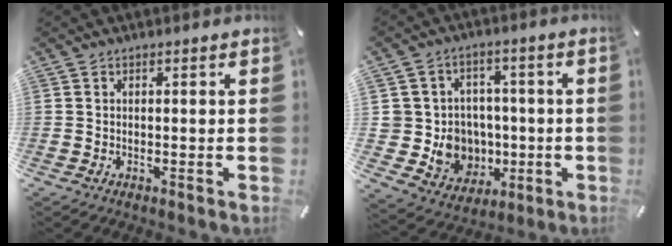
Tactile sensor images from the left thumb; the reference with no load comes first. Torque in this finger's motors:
{"motor_torque": [1.15, 1.46, 0.14, 0.09, 0.07]}